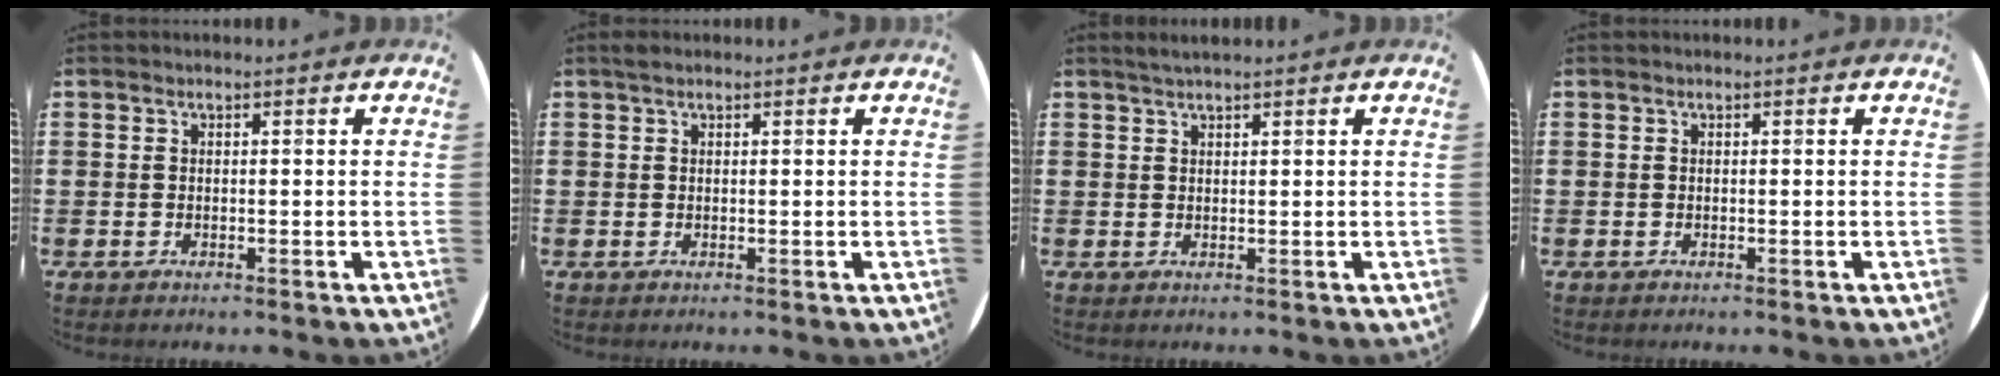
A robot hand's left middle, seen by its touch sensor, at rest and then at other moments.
{"total": 0.6, "force": [0.5, 0.3, 0.2], "torque": [-0.006, 0.003, 0.010]}
{"total": 1.3, "force": [1.2, 0.0, 0.5], "torque": [-0.010, 0.002, 0.022]}
{"total": 0.0}